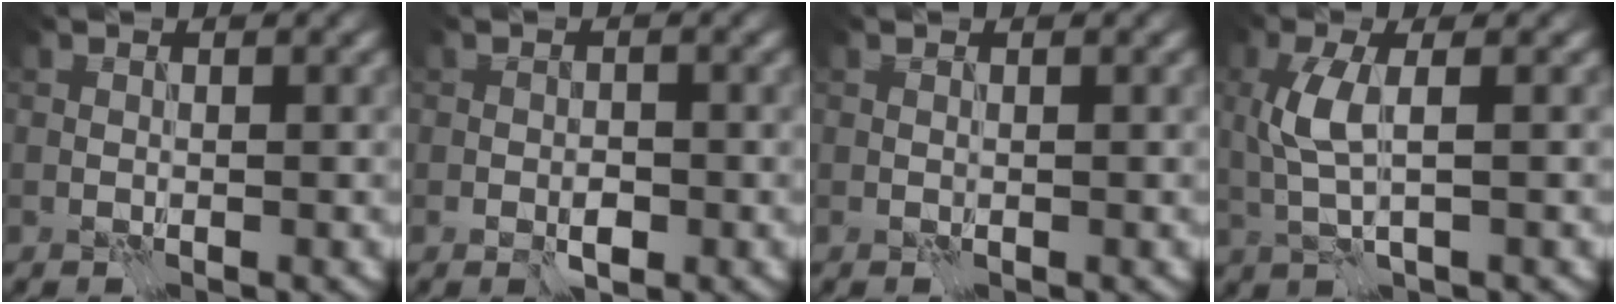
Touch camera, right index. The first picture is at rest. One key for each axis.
{"total": 2.0, "fx": -0.7, "fy": 1.3, "fz": 1.4, "tx": -0.023, "ty": -0.002, "tz": -0.012}
{"total": 0.0}
{"total": 3.4, "fx": 0.4, "fy": 0.9, "fz": 3.3, "tx": -0.077, "ty": 0.002, "tz": 0.009}